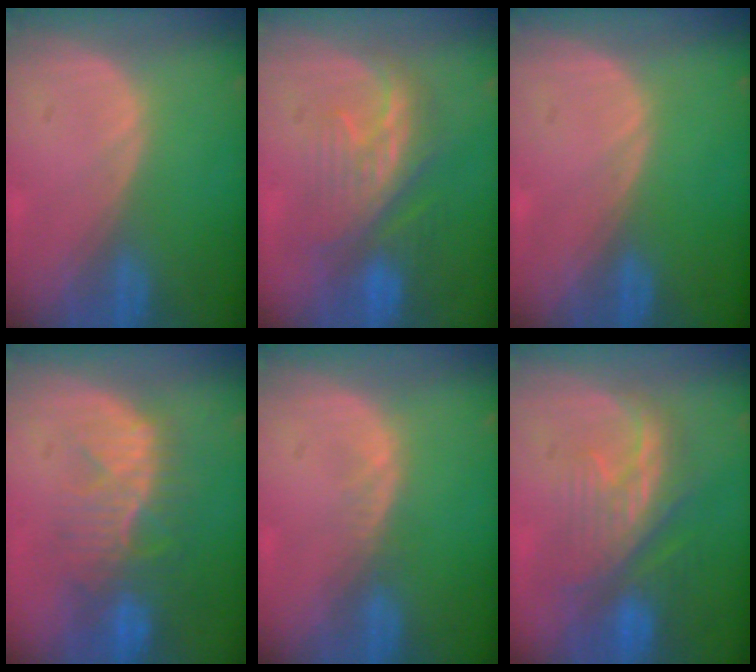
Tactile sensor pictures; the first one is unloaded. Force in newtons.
{"total": 8.3, "press": 8.1, "slide": 1.9}
{"total": 0.0}
{"total": 10.0, "press": 8.5, "slide": 5.3}
{"total": 1.1, "press": 1.1, "slide": 0.3}
{"total": 9.2, "press": 8.7, "slide": 3.2}